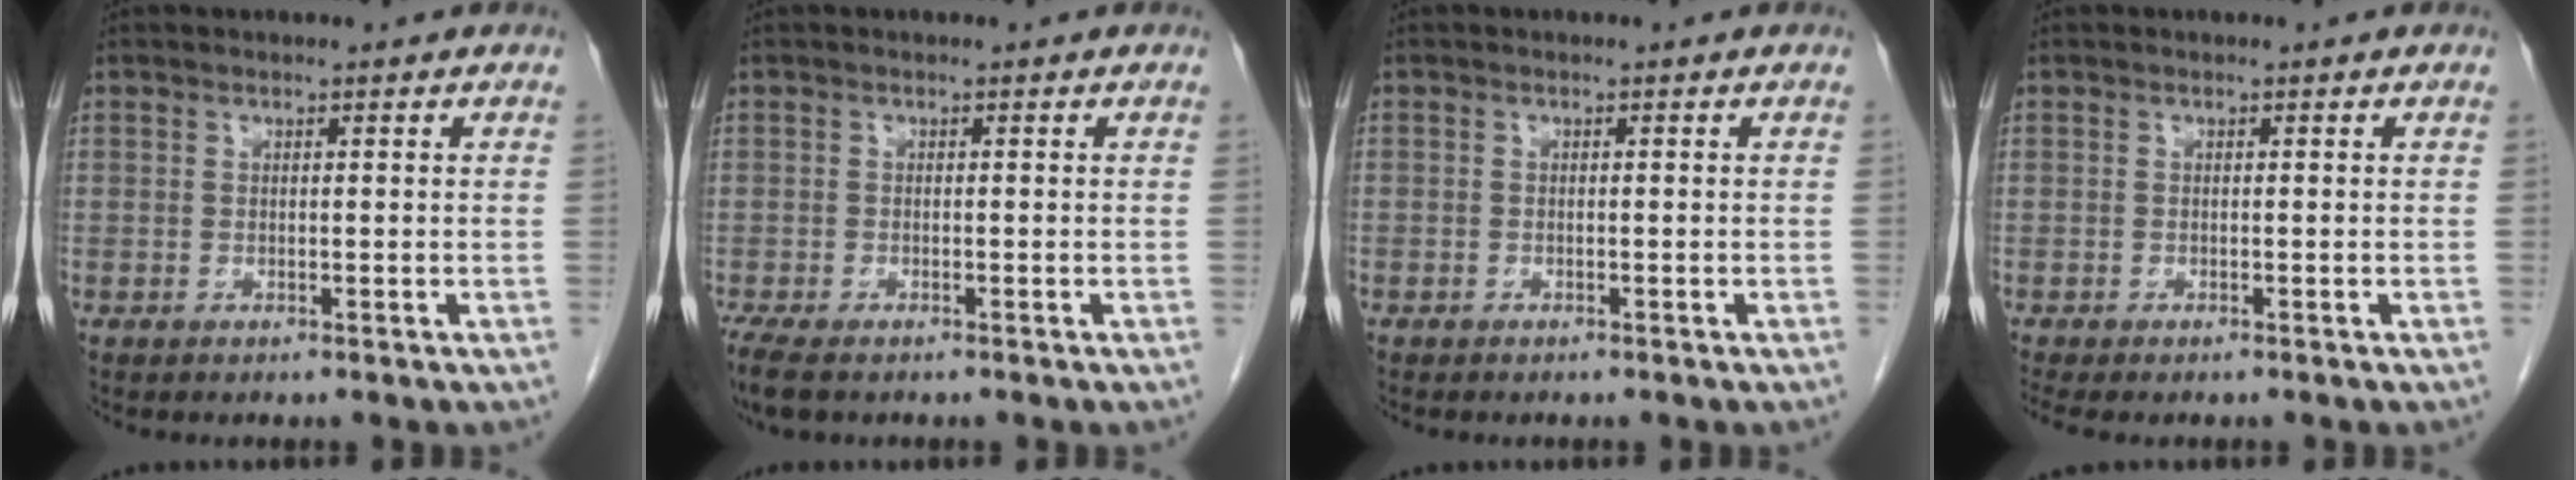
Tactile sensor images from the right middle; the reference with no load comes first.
{"total": 5.4, "force": [-4.0, 1.9, 3.0], "torque": [-0.058, -0.015, -0.065]}
{"total": 0.6, "force": [-0.5, 0.4, 0.1], "torque": [-0.005, 0.003, -0.007]}
{"total": 2.4, "force": [-2.1, 0.5, 1.2], "torque": [-0.012, -0.006, -0.028]}